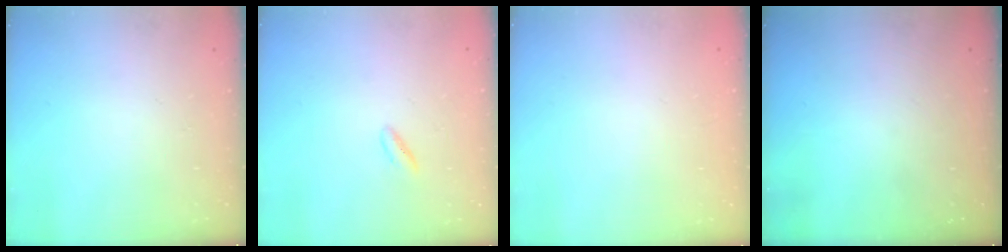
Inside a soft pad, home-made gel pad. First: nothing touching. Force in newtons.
{"total": 1.7, "press": 1.4, "slide": 0.9}
{"total": 2.0, "press": 2.0, "slide": 0.1}
{"total": 0.0}